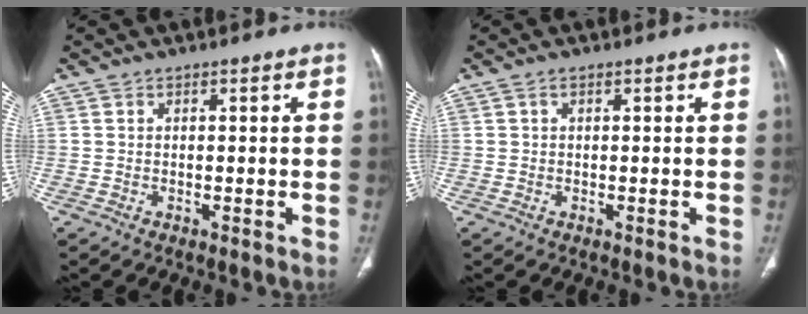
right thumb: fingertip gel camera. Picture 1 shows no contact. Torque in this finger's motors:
{"motor_torque": [-0.10, -0.29, 0.01, 0.41, -0.09]}